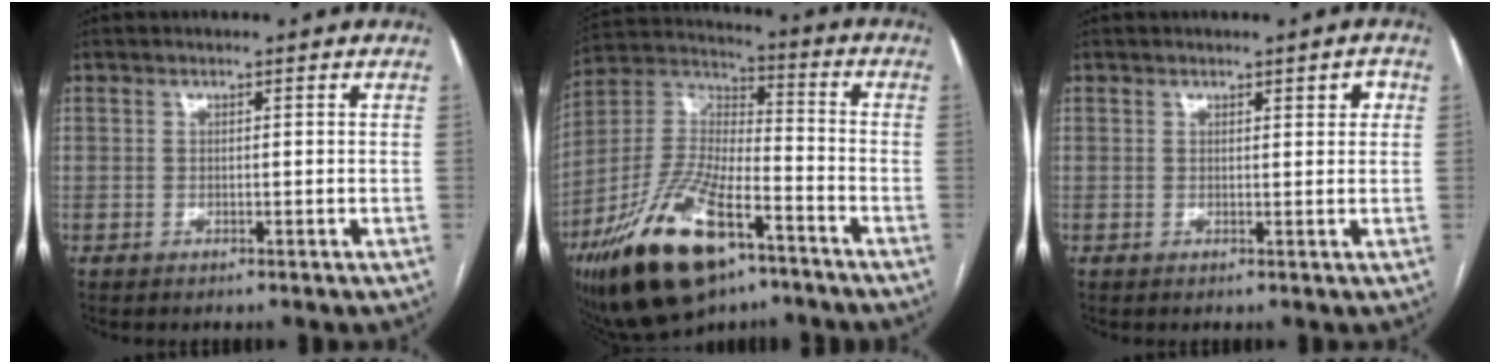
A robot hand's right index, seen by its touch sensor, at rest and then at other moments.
{"total": 20.1, "force": [-11.9, 7.3, 14.5], "torque": [-0.312, -0.003, -0.213]}
{"total": 1.9, "force": [0.8, 0.6, 1.6], "torque": [-0.018, 0.005, 0.010]}